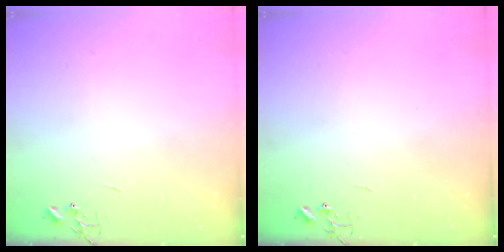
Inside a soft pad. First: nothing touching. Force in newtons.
{"total": 0.0}